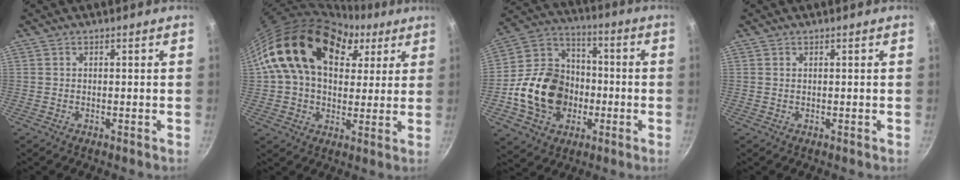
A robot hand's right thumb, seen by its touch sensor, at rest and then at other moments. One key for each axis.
{"total": 23.5, "fx": 8.2, "fy": 15.6, "fz": 15.5, "tx": -0.258, "ty": 0.018, "tz": 0.126}
{"total": 19.1, "fx": -3.8, "fy": 15.3, "fz": 10.8, "tx": -0.168, "ty": 0.043, "tz": -0.067}
{"total": 0.0}